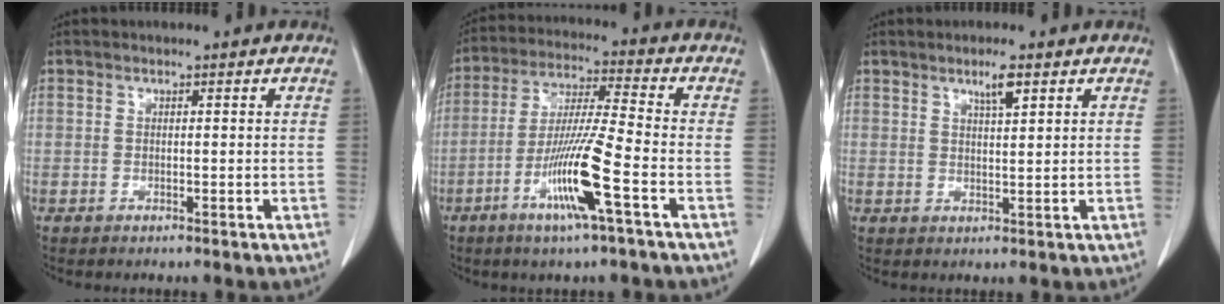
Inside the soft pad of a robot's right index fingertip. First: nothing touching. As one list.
[{"total": 12.1, "force": [-5.0, -0.5, 11.0], "torque": [-0.217, -0.014, -0.098]}, {"total": 2.9, "force": [1.8, 0.3, 2.3], "torque": [-0.044, -0.001, 0.032]}]